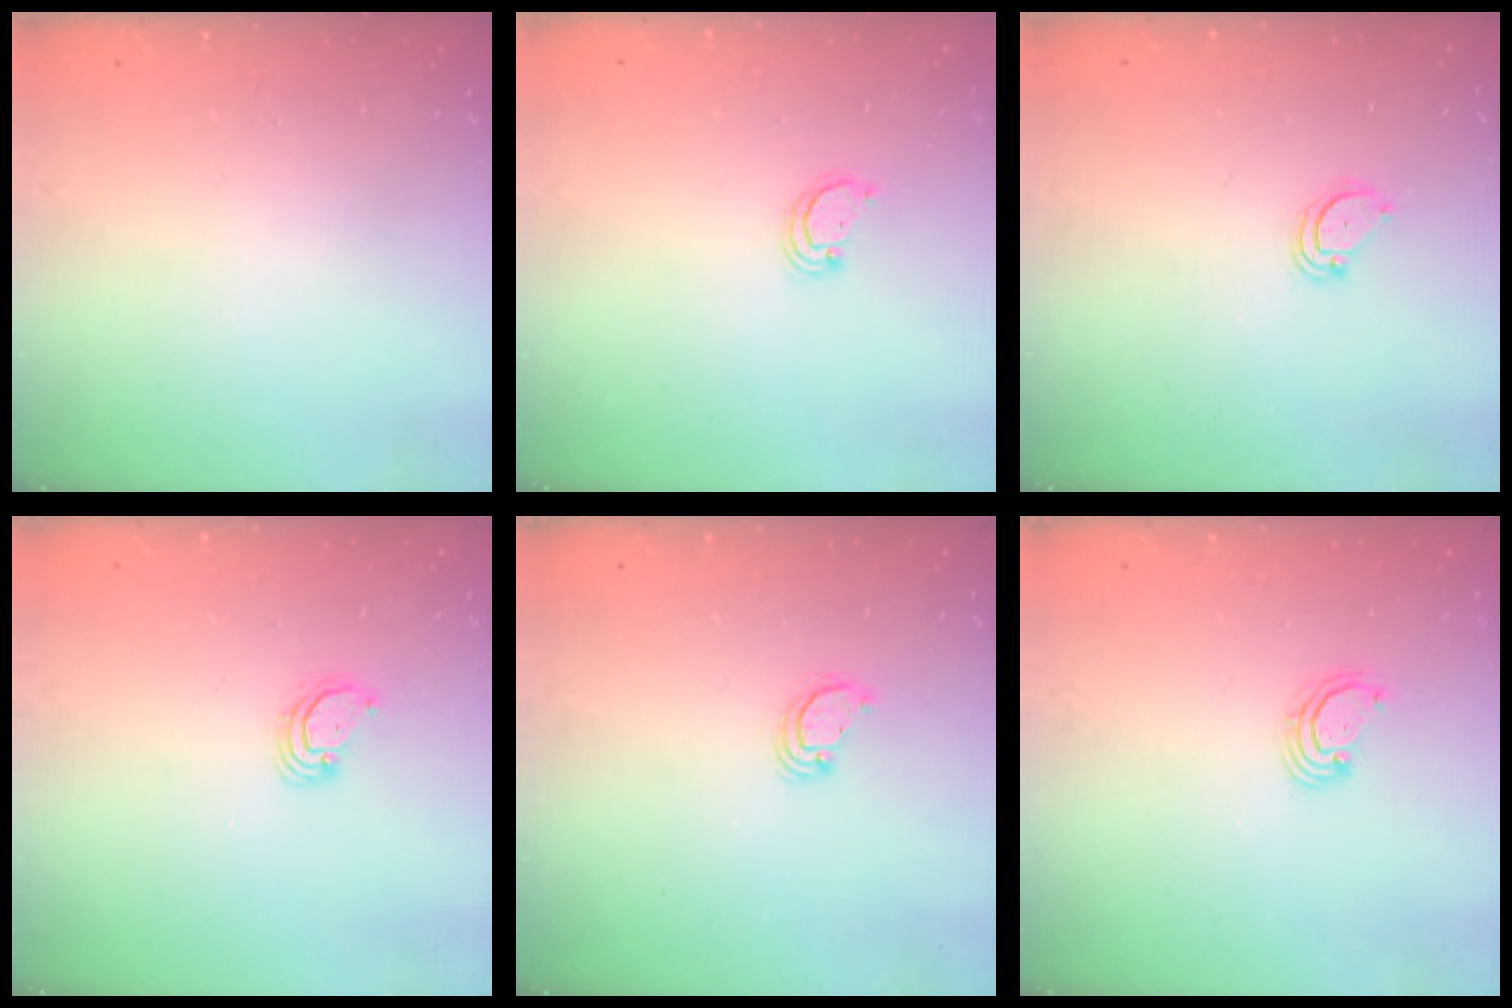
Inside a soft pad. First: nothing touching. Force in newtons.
{"total": 2.4, "press": 2.4, "slide": 0.2}
{"total": 2.6, "press": 2.6, "slide": 0.2}
{"total": 2.9, "press": 2.9, "slide": 0.3}
{"total": 2.9, "press": 2.9, "slide": 0.1}
{"total": 2.8, "press": 2.8, "slide": 0.3}